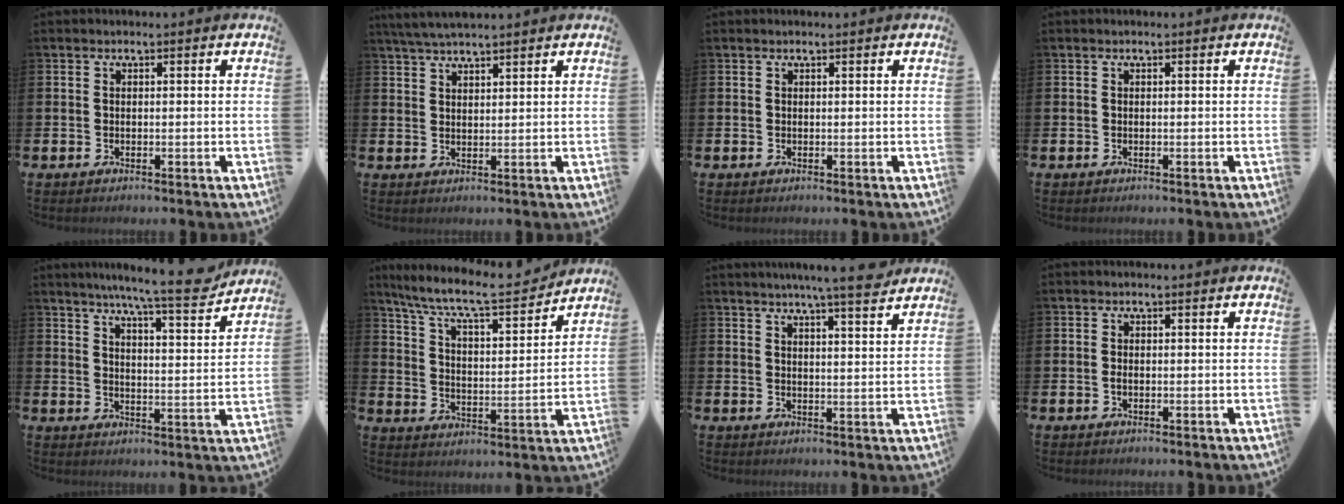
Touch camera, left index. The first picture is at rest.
{"total": 3.9, "force": [3.7, 0.3, 1.3], "torque": [-0.039, -0.003, 0.069]}
{"total": 0.0}
{"total": 0.0}
{"total": 8.5, "force": [7.7, 0.0, 3.7], "torque": [-0.075, -0.046, 0.130]}
{"total": 9.1, "force": [8.2, 1.4, 3.7], "torque": [-0.101, -0.055, 0.137]}
{"total": 6.4, "force": [5.9, -0.5, 2.4], "torque": [-0.044, -0.029, 0.100]}
{"total": 0.7, "force": [-0.3, 0.4, 0.5], "torque": [-0.011, 0.002, -0.006]}